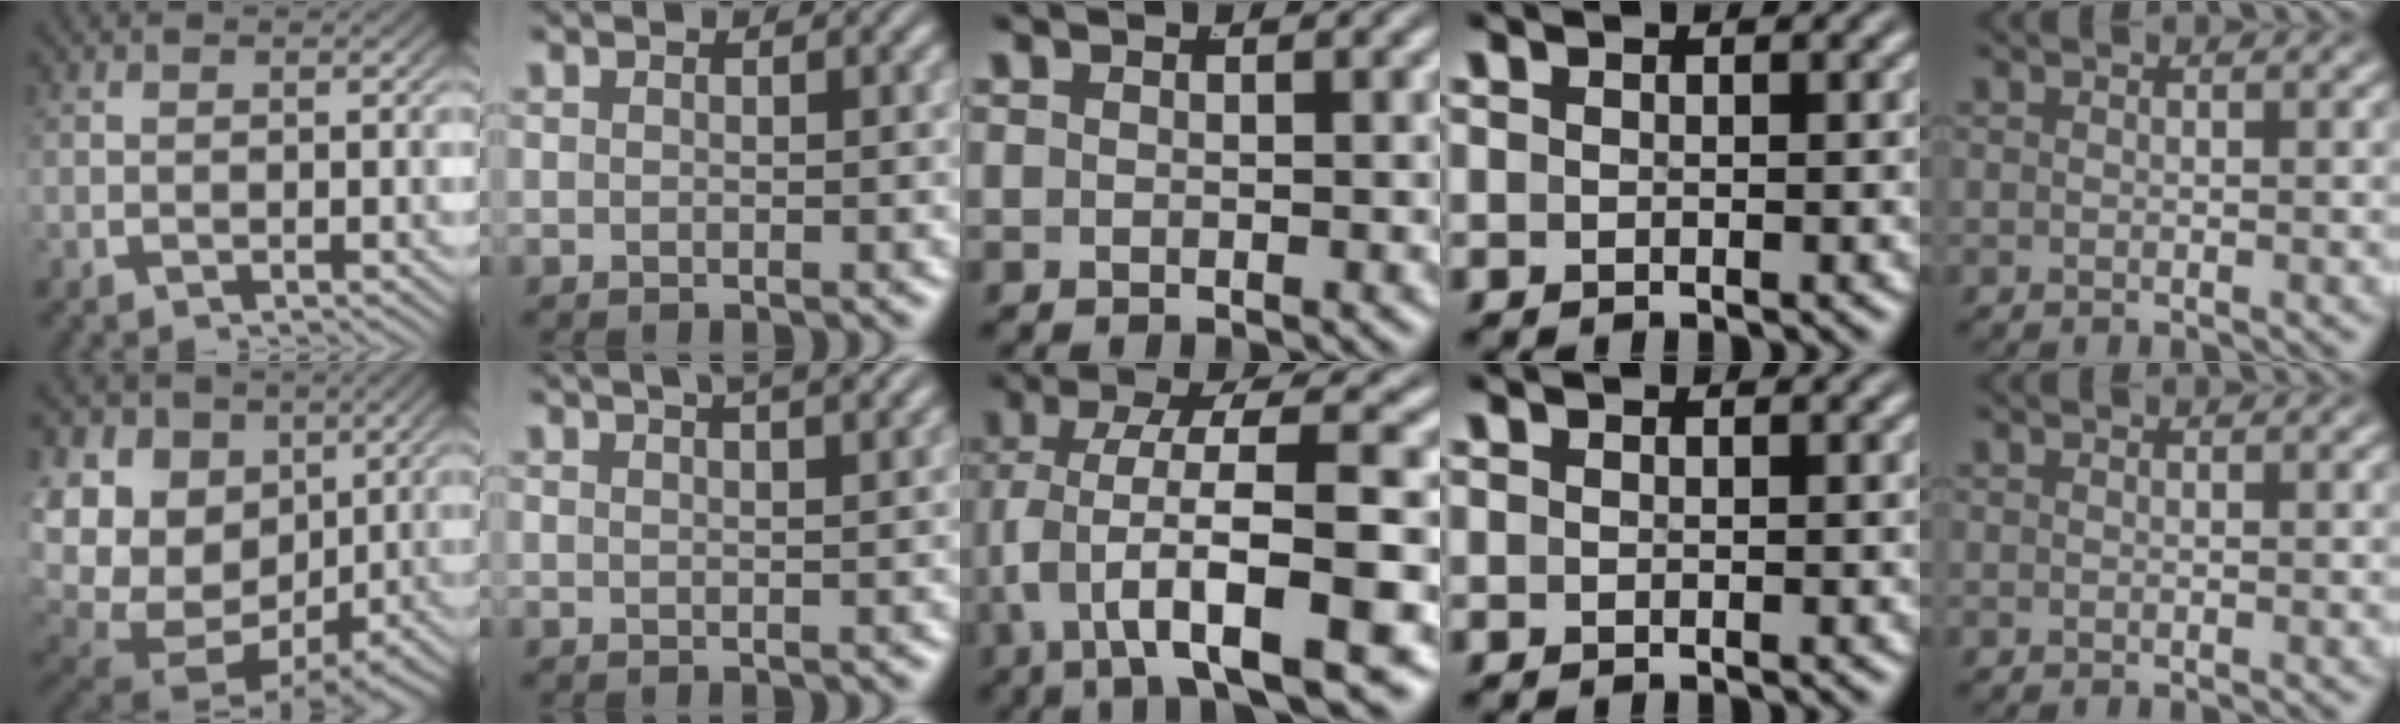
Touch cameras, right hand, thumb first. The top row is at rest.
{"thumb": {"total": 19.9, "force": [-0.7, 16.3, 11.5], "torque": [-0.285, -0.078, 0.005]}, "index": {"total": 5.0, "force": [3.4, 1.3, 3.5], "torque": [-0.033, 0.018, 0.046]}, "middle": {"total": 9.8, "force": [-3.2, 3.7, 8.5], "torque": [-0.157, -0.017, -0.041]}}